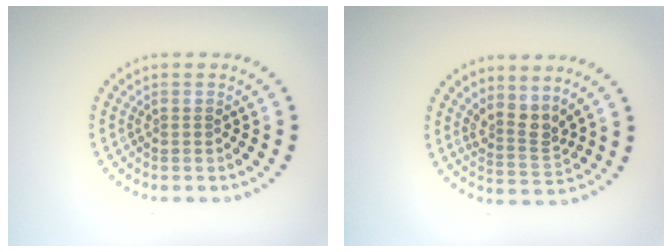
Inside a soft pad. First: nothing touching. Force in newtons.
{"total": 2.6, "press": 1.7, "slide": 2.0}